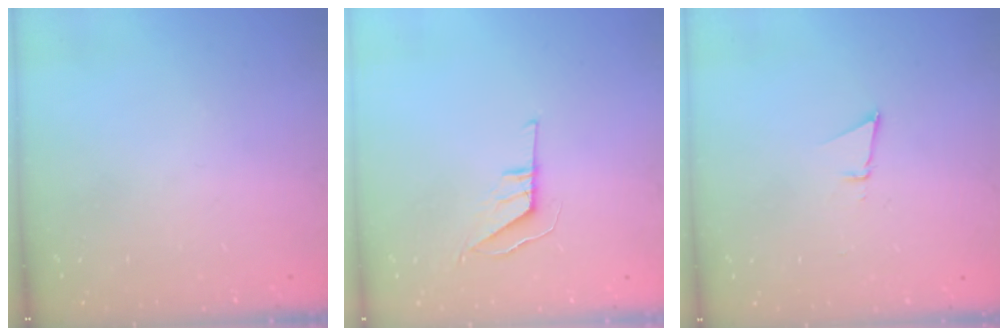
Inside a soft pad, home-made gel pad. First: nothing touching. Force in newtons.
{"total": 5.5, "press": 5.5, "slide": 0.4}
{"total": 3.0, "press": 2.9, "slide": 0.8}